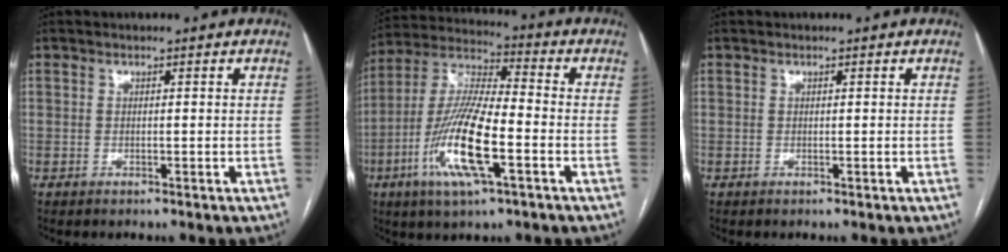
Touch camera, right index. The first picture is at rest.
{"total": 15.6, "force": [-5.2, 2.7, 14.5], "torque": [-0.300, -0.010, -0.097]}
{"total": 0.0}